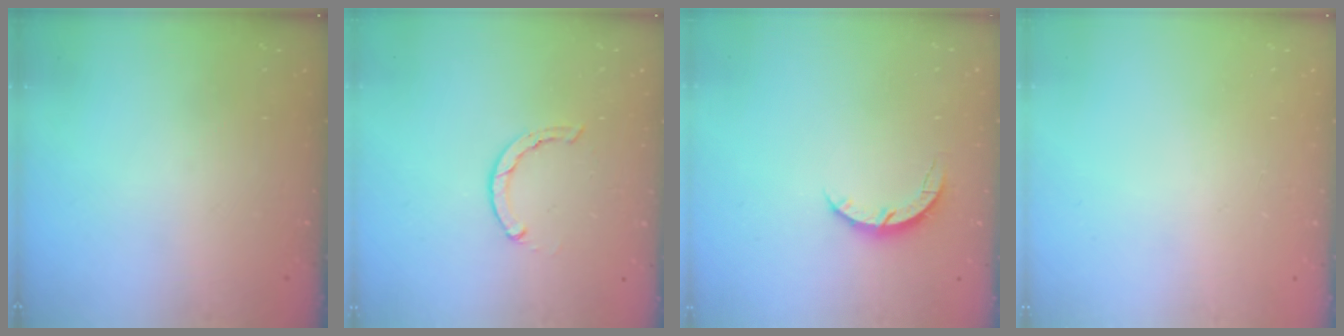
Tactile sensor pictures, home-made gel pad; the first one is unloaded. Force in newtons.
{"total": 1.5, "press": 1.5, "slide": 0.2}
{"total": 3.9, "press": 3.8, "slide": 0.5}
{"total": 2.6, "press": 2.6, "slide": 0.2}